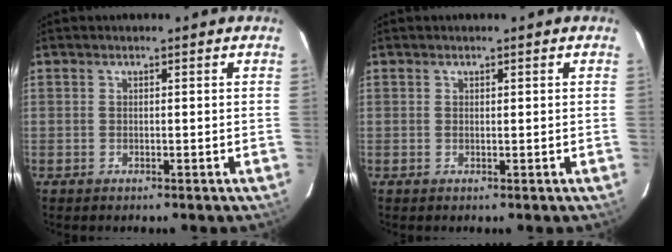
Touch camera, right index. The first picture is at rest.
{"total": 0.0}